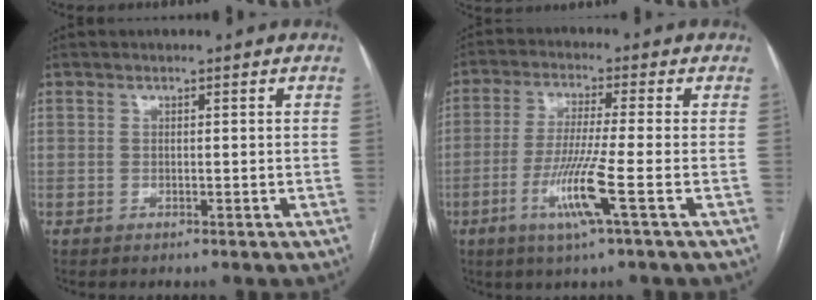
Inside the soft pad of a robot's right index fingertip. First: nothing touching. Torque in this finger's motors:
{"motor_torque": [1.45, -0.49, 0.66, 0.21]}